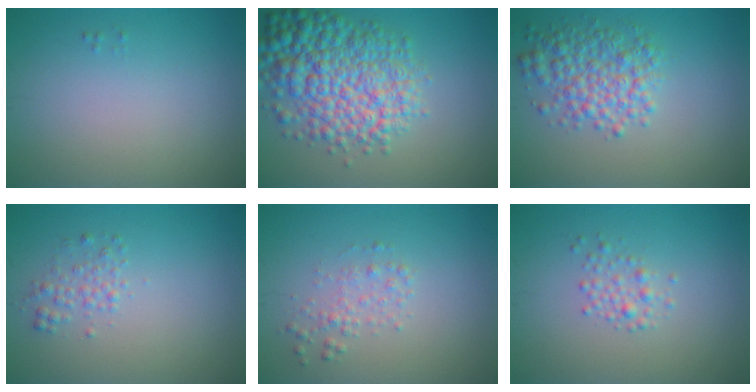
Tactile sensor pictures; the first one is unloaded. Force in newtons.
{"total": 9.0, "press": 9.0, "slide": 0.2}
{"total": 4.5, "press": 4.5, "slide": 0.1}
{"total": 1.5, "press": 1.5, "slide": 0.1}
{"total": 1.6, "press": 1.6, "slide": 0.0}
{"total": 2.2, "press": 2.2, "slide": 0.1}